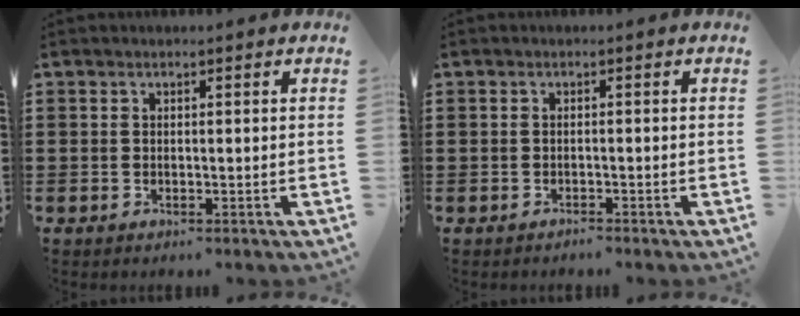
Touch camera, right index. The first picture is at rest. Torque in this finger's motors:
{"motor_torque": [0.17, 1.96, -0.95, -0.12]}